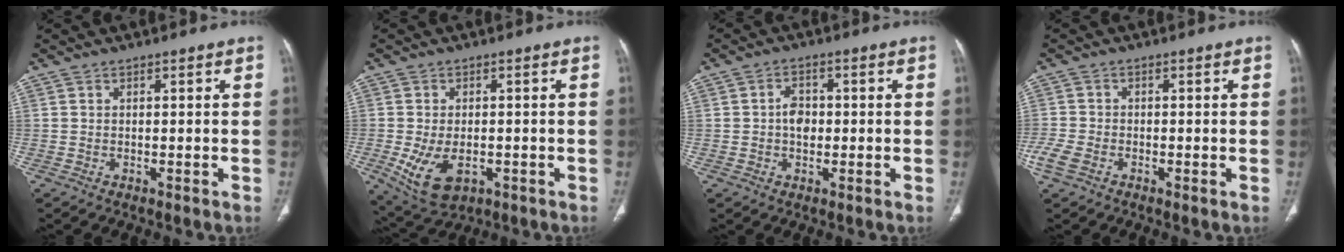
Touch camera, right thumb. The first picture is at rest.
{"total": 8.9, "force": [-2.3, 5.2, 6.8], "torque": [-0.126, -0.004, -0.025]}
{"total": 4.0, "force": [-0.1, 2.9, 2.7], "torque": [-0.035, 0.008, -0.005]}
{"total": 4.5, "force": [-2.1, 2.6, 3.0], "torque": [-0.079, 0.003, -0.045]}